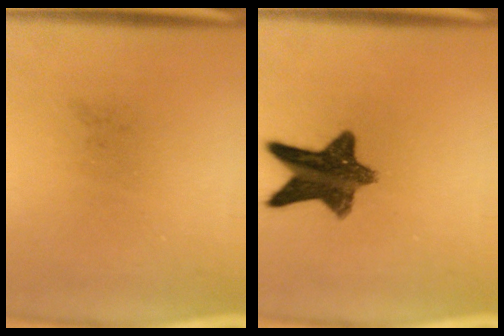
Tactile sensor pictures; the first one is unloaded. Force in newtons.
{"total": 11.0}